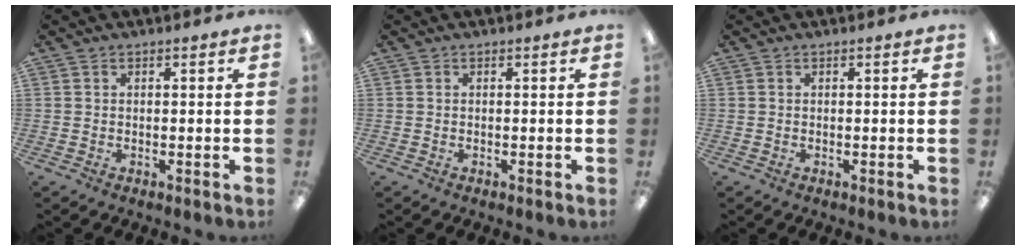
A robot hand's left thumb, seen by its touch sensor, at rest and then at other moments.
{"total": 0.0}
{"total": 0.0}